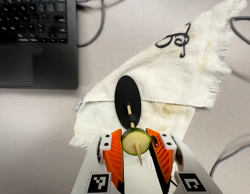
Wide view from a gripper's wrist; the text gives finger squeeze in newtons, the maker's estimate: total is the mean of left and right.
{"total": 12.2, "left": 12.2, "right": 12.2}